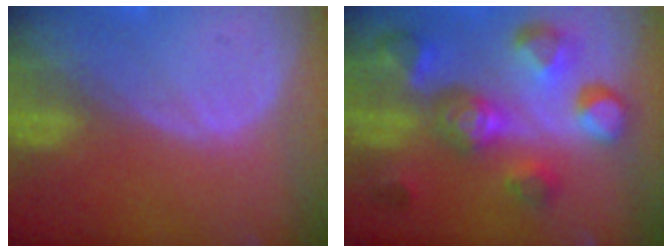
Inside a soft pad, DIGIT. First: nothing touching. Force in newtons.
{"total": 10.9, "press": 9.9, "slide": 4.5}